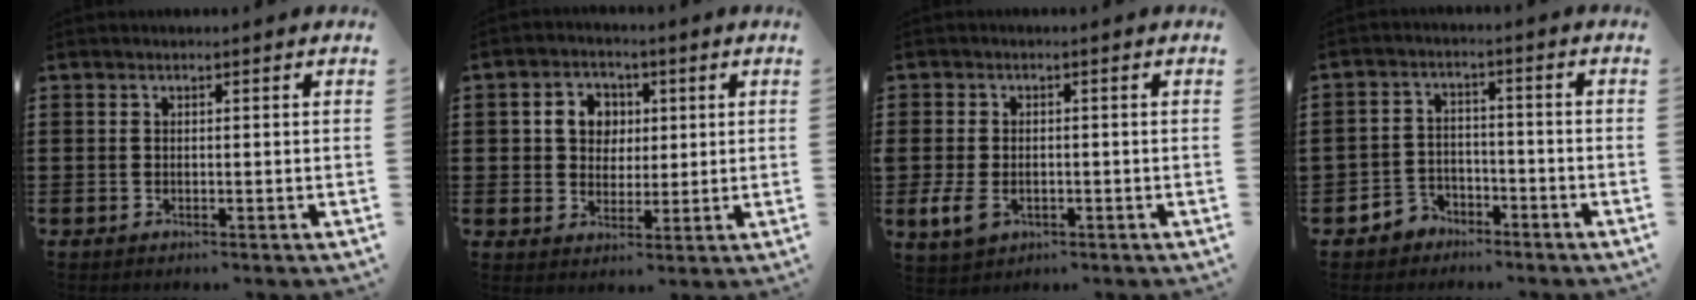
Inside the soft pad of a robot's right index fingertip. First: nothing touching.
{"total": 5.6, "force": [1.2, 4.9, 2.6], "torque": [-0.063, 0.014, 0.017]}
{"total": 3.9, "force": [-1.1, 2.5, 2.8], "torque": [-0.072, -0.002, -0.026]}
{"total": 3.8, "force": [-3.2, 2.1, 0.3], "torque": [-0.023, 0.009, -0.067]}